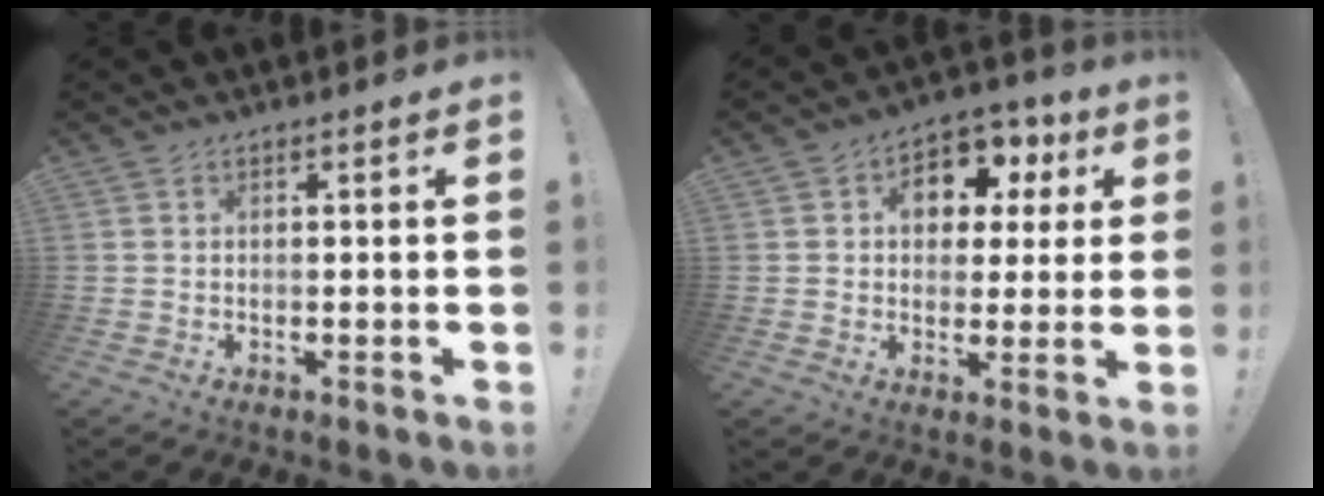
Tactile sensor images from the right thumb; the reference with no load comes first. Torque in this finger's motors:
{"motor_torque": [0.72, 1.19, 0.21, -0.11, 0.00]}